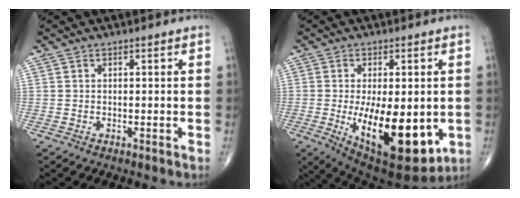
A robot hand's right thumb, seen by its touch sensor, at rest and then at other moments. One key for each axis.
{"total": 18.2, "fx": -3.2, "fy": 7.9, "fz": 16.1, "tx": -0.242, "ty": -0.028, "tz": -0.026}